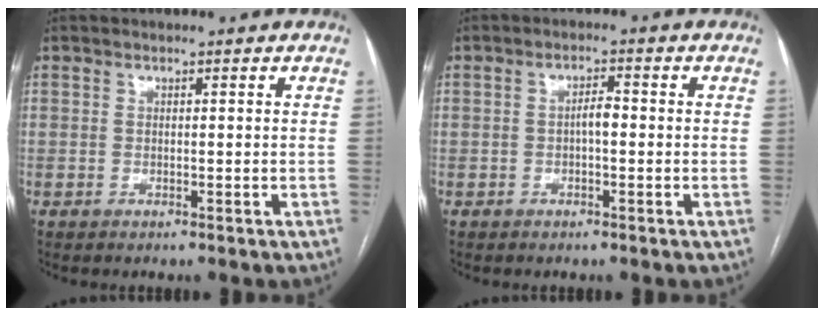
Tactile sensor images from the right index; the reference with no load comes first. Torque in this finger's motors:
{"motor_torque": [0.64, -0.08, 0.18, 0.04]}